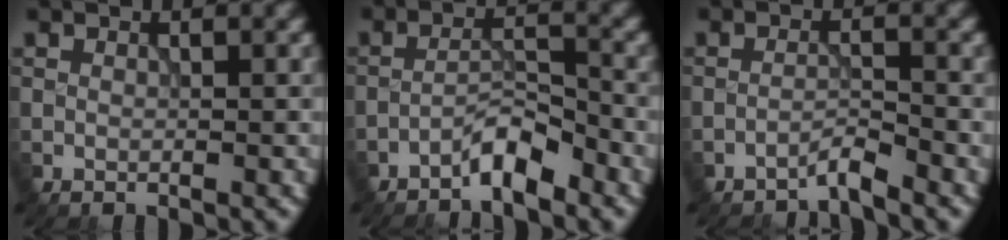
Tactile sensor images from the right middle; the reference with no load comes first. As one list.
[{"total": 3.0, "force": [-2.4, 0.5, 1.7], "torque": [-0.027, 0.014, -0.047]}, {"total": 1.7, "force": [-1.6, -0.1, 0.6], "torque": [-0.006, 0.008, -0.035]}]